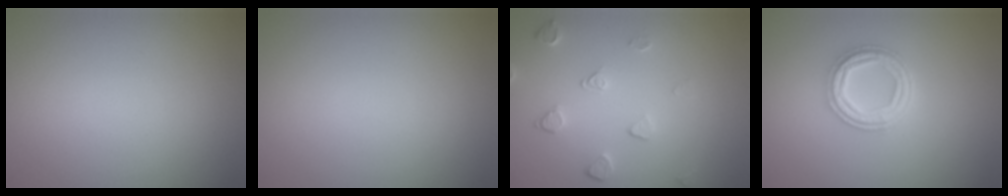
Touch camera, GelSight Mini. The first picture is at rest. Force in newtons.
{"total": 0.0}
{"total": 2.0, "press": 1.3, "slide": 1.5}
{"total": 4.2, "press": 3.2, "slide": 2.7}